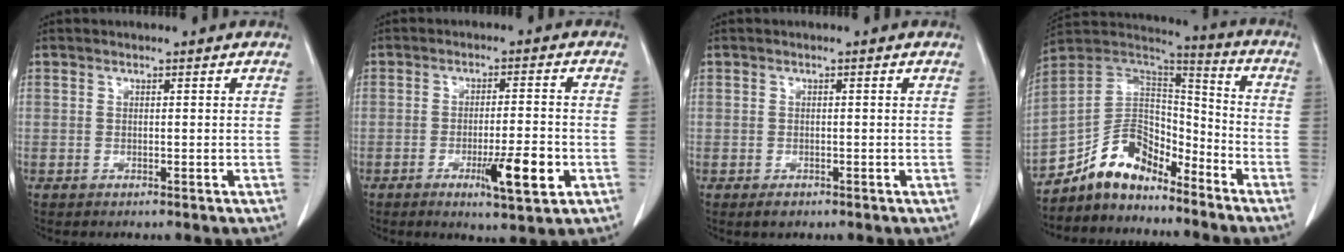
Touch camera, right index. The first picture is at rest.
{"total": 8.0, "force": [-3.1, 0.9, 7.2], "torque": [-0.112, -0.010, -0.044]}
{"total": 1.3, "force": [-0.8, 0.8, 0.6], "torque": [-0.009, 0.001, -0.008]}
{"total": 11.8, "force": [-9.4, 5.5, 4.6], "torque": [-0.080, 0.048, -0.174]}